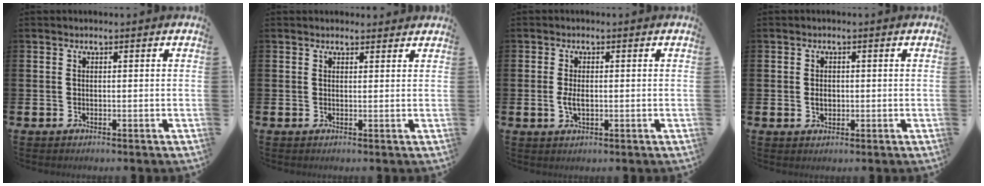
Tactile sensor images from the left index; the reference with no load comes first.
{"total": 1.3, "force": [1.2, 0.5, 0.0], "torque": [0.006, 0.002, 0.021]}
{"total": 2.5, "force": [-0.1, 1.3, 2.1], "torque": [-0.035, 0.002, -0.005]}
{"total": 1.6, "force": [0.0, 1.2, 1.1], "torque": [-0.007, 0.002, -0.005]}